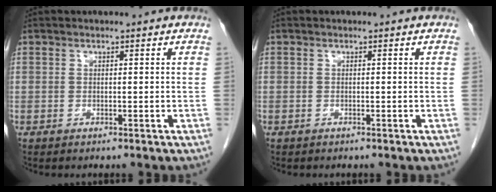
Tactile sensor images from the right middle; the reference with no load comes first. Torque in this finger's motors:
{"motor_torque": [1.49, -0.65, 1.05, 0.21]}